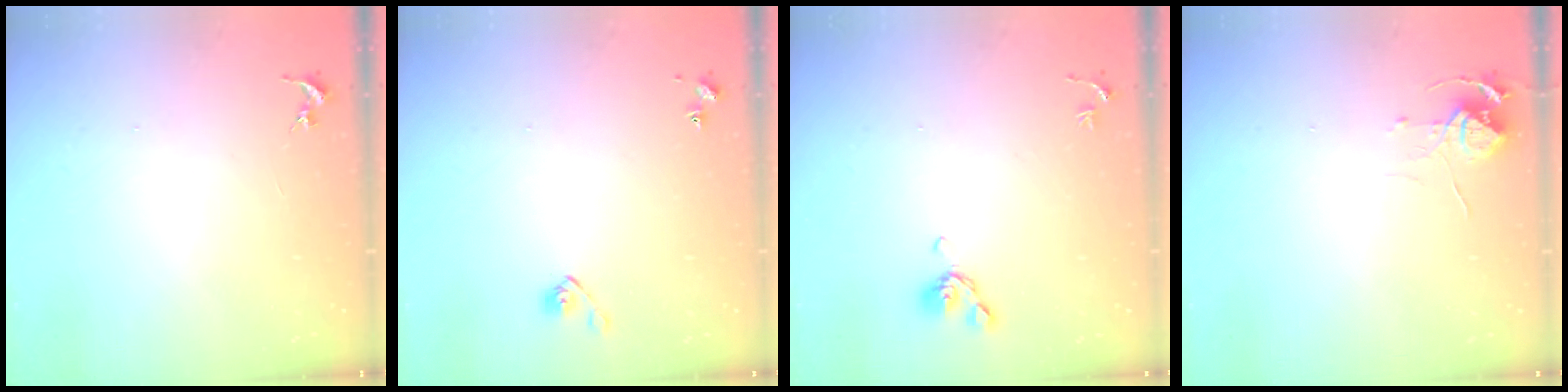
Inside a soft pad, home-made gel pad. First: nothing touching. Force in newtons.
{"total": 5.2, "press": 5.1, "slide": 0.6}
{"total": 6.9, "press": 6.8, "slide": 1.5}
{"total": 6.1, "press": 6.1, "slide": 0.4}